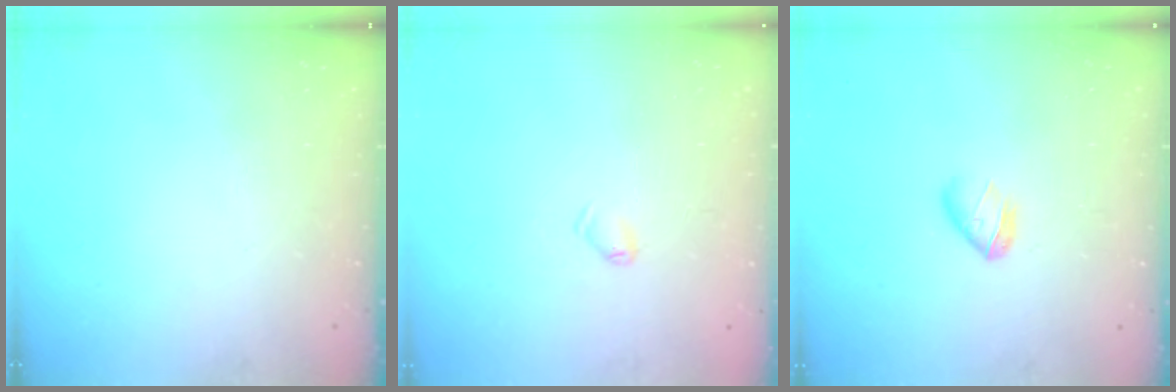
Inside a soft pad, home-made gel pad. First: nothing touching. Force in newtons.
{"total": 3.5, "press": 3.5, "slide": 0.5}
{"total": 5.5, "press": 5.5, "slide": 0.8}